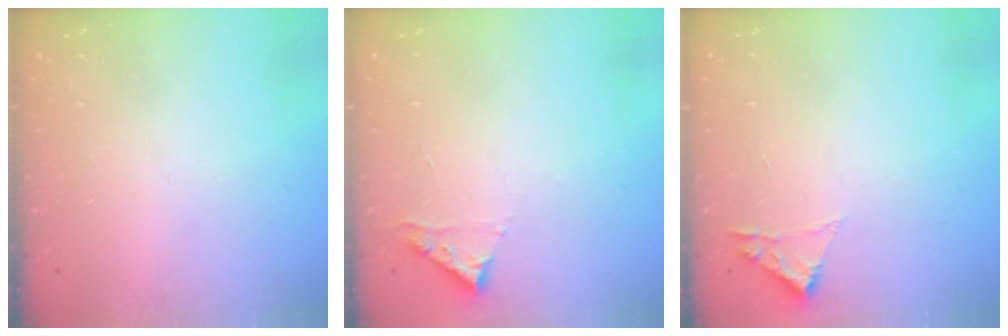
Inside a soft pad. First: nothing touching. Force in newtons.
{"total": 2.8, "press": 2.8, "slide": 0.3}
{"total": 1.8, "press": 1.8, "slide": 0.2}